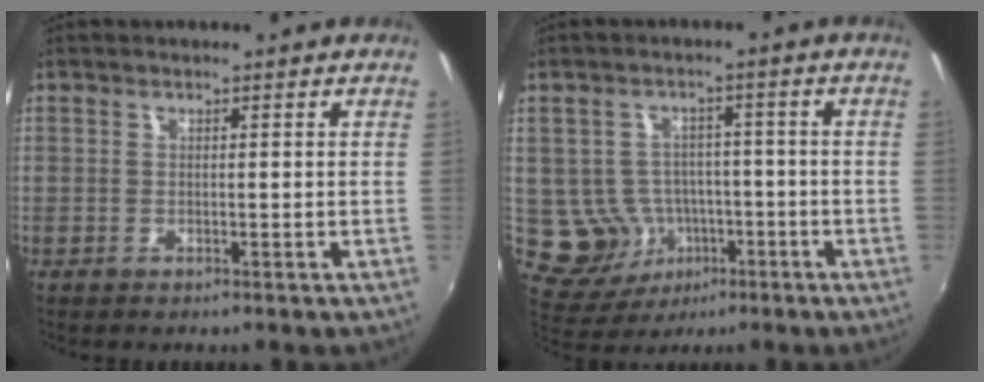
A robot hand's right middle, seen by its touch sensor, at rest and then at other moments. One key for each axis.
{"total": 9.1, "fx": -2.7, "fy": 8.1, "fz": 3.1, "tx": -0.078, "ty": 0.009, "tz": -0.019}